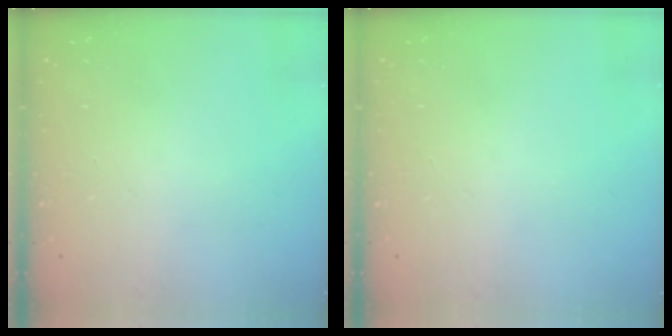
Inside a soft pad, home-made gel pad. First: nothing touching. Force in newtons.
{"total": 0.0}